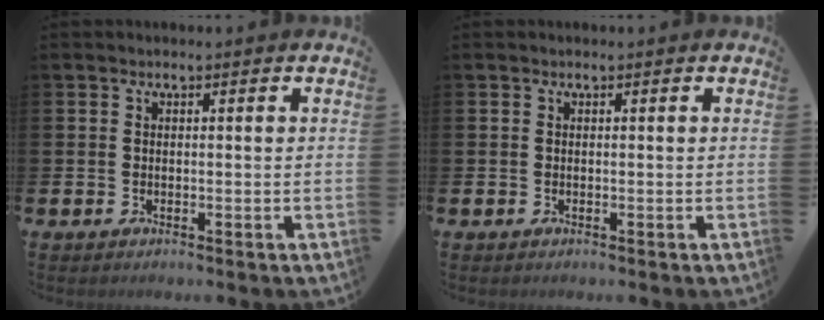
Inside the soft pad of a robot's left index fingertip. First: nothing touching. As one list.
[{"total": 0.0}]